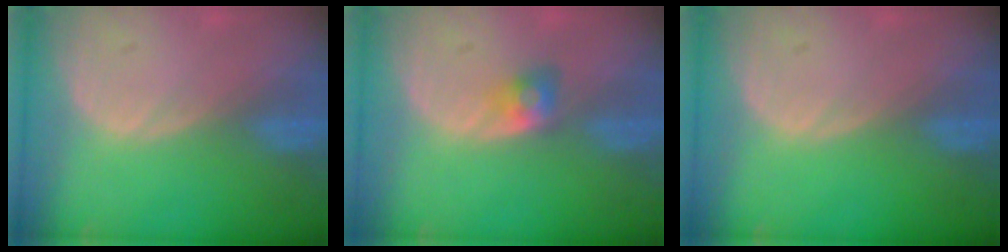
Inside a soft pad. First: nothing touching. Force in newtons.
{"total": 2.8, "press": 2.5, "slide": 1.2}
{"total": 0.0}